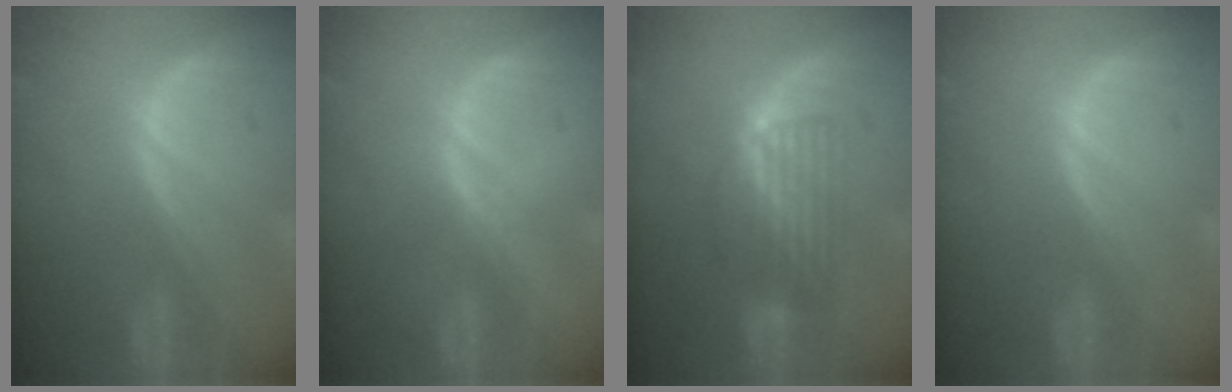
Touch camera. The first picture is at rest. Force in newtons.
{"total": 0.8, "press": 0.6, "slide": 0.5}
{"total": 6.6, "press": 5.8, "slide": 3.1}
{"total": 0.5, "press": 0.1, "slide": 0.5}